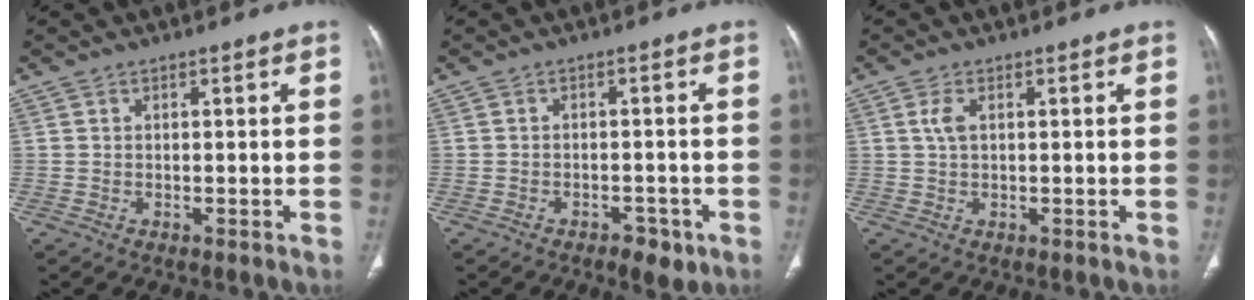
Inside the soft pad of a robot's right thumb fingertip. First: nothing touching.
{"total": 4.1, "force": [-2.4, 2.1, 2.6], "torque": [-0.028, 0.011, -0.029]}
{"total": 2.3, "force": [0.6, 1.1, 1.9], "torque": [-0.047, 0.007, 0.014]}